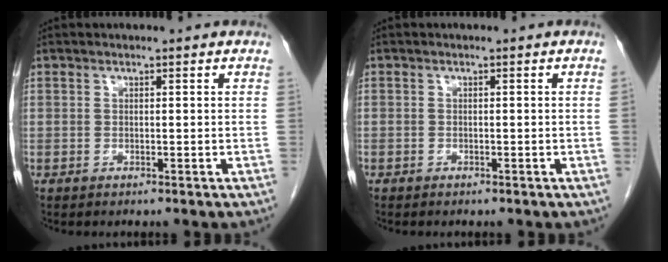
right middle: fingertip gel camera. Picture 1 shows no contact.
{"total": 0.0}